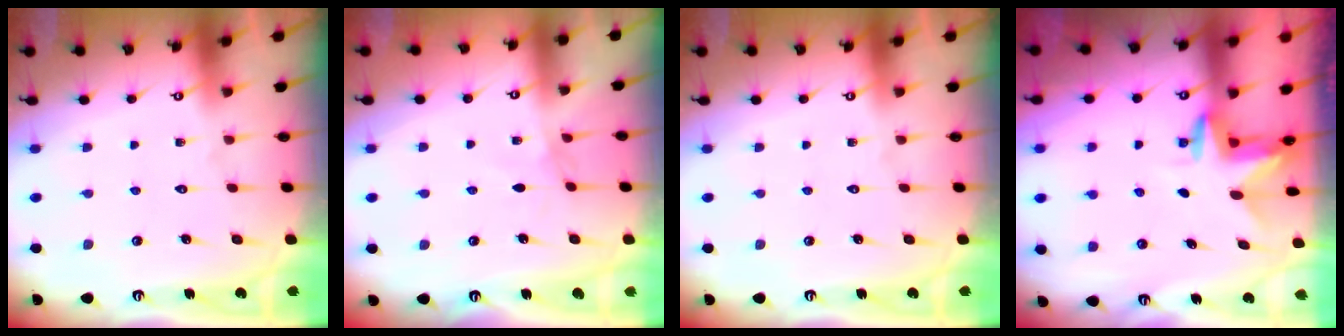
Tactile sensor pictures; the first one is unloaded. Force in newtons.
{"total": 1.2, "press": 1.1, "slide": 0.4}
{"total": 0.0}
{"total": 2.7, "press": 2.7, "slide": 0.1}